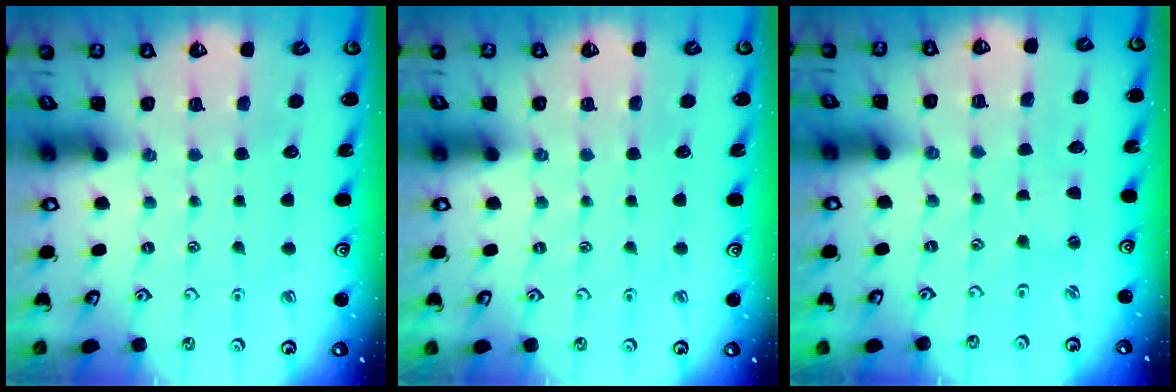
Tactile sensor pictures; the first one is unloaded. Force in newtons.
{"total": 0.0}
{"total": 0.0}